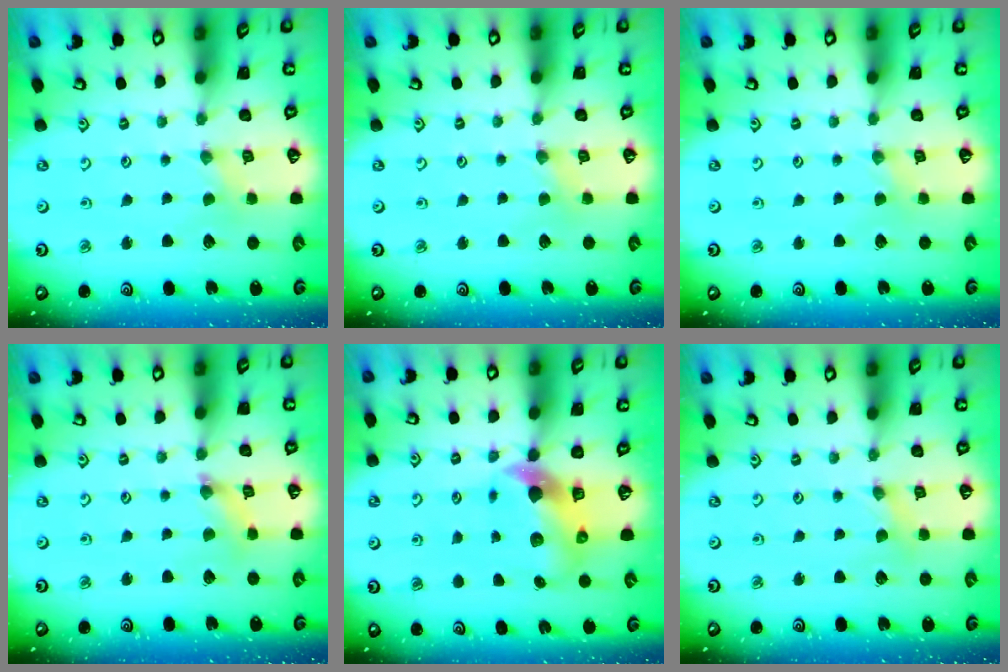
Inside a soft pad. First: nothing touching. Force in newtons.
{"total": 2.3, "press": 2.3, "slide": 0.4}
{"total": 1.2, "press": 1.2, "slide": 0.3}
{"total": 2.1, "press": 2.1, "slide": 0.4}
{"total": 8.2, "press": 8.1, "slide": 1.2}
{"total": 1.2, "press": 1.1, "slide": 0.2}